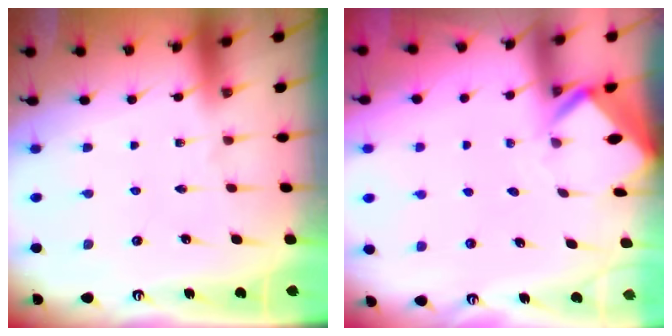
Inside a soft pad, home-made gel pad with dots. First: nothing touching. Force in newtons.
{"total": 2.7, "press": 2.7, "slide": 0.2}